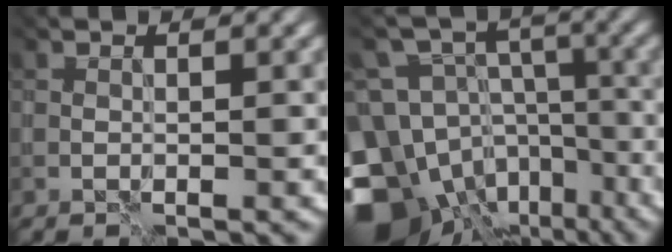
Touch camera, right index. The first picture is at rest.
{"total": 14.8, "force": [-6.6, 11.7, 6.0], "torque": [-0.158, -0.020, -0.087]}